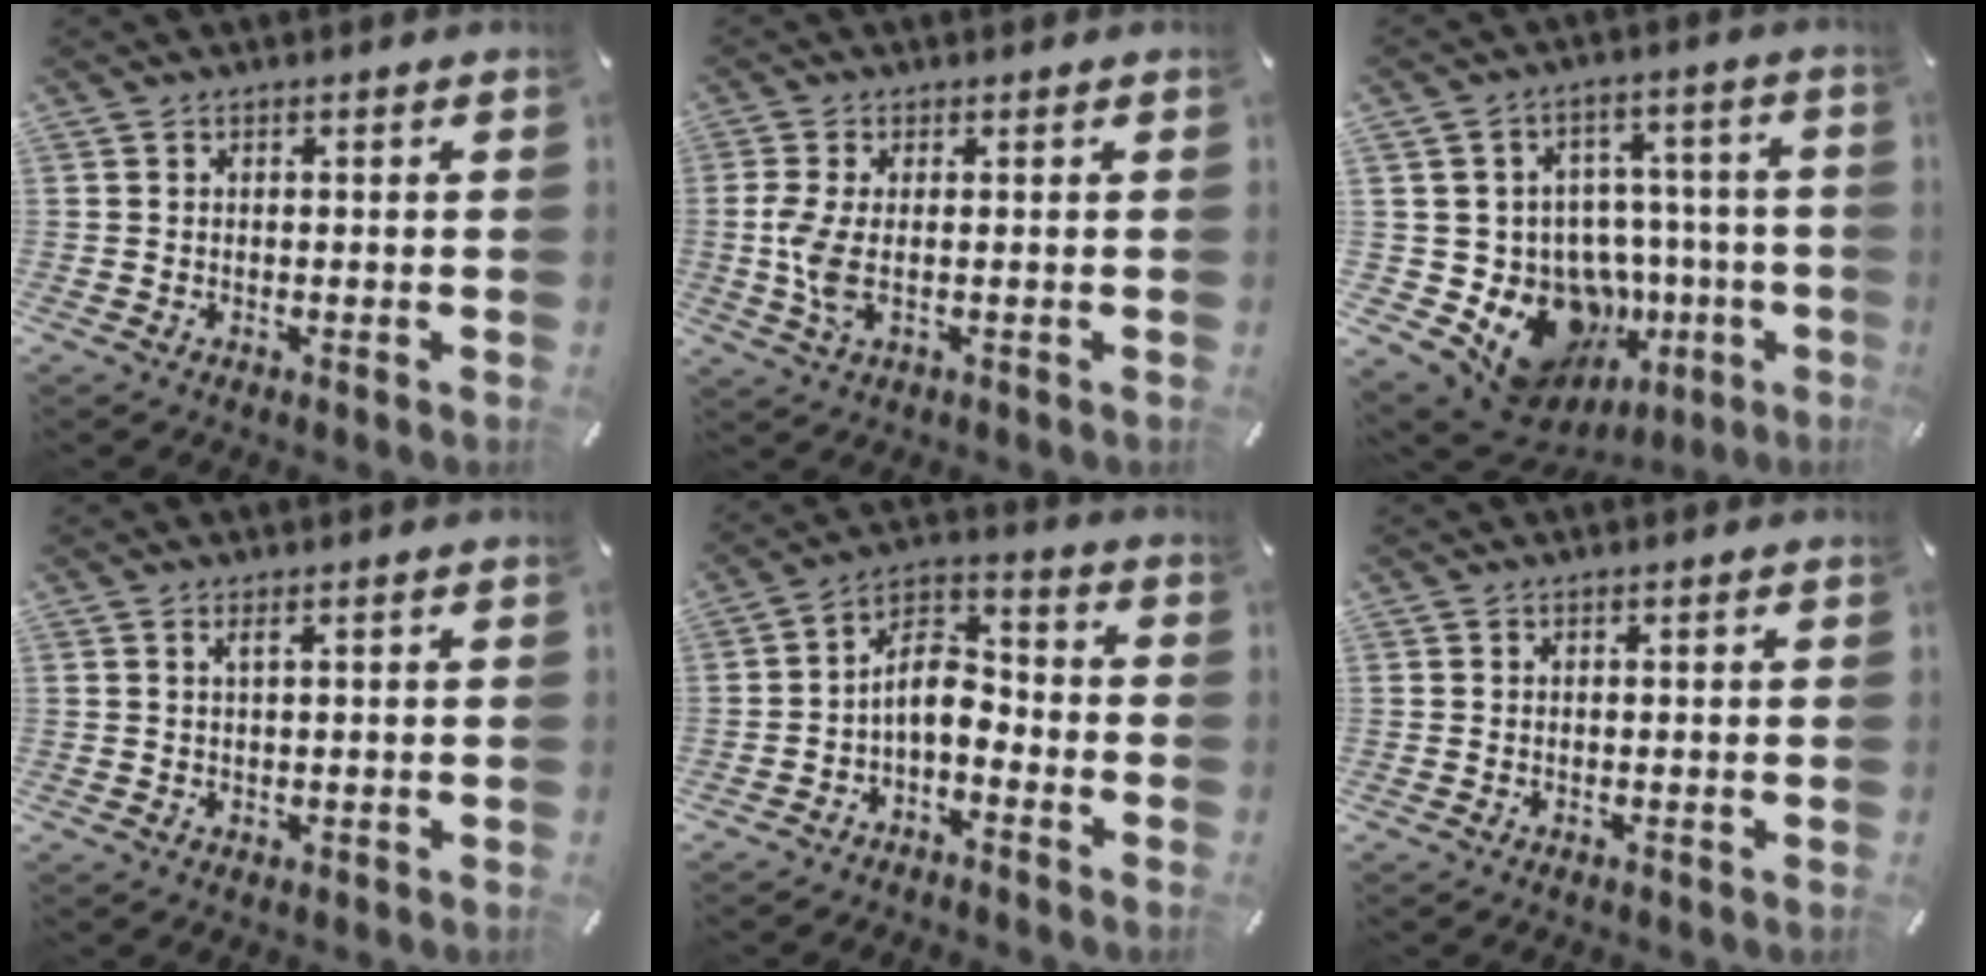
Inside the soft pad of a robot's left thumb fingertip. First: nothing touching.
{"total": 6.1, "force": [-0.1, 2.3, 5.7], "torque": [-0.135, -0.010, -0.006]}
{"total": 17.5, "force": [-7.7, 13.2, 8.6], "torque": [-0.142, 0.026, -0.095]}
{"total": 1.4, "force": [0.7, 0.4, 1.2], "torque": [-0.023, 0.000, 0.011]}
{"total": 9.0, "force": [-2.8, 5.4, 6.5], "torque": [-0.125, 0.012, -0.051]}
{"total": 0.0}